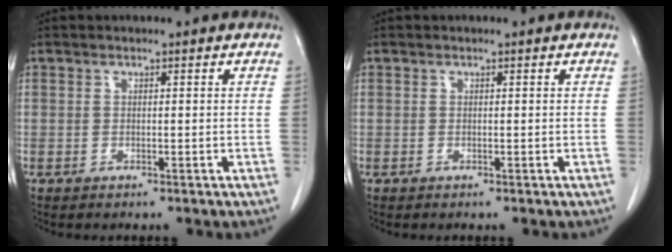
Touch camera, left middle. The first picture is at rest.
{"total": 0.0}